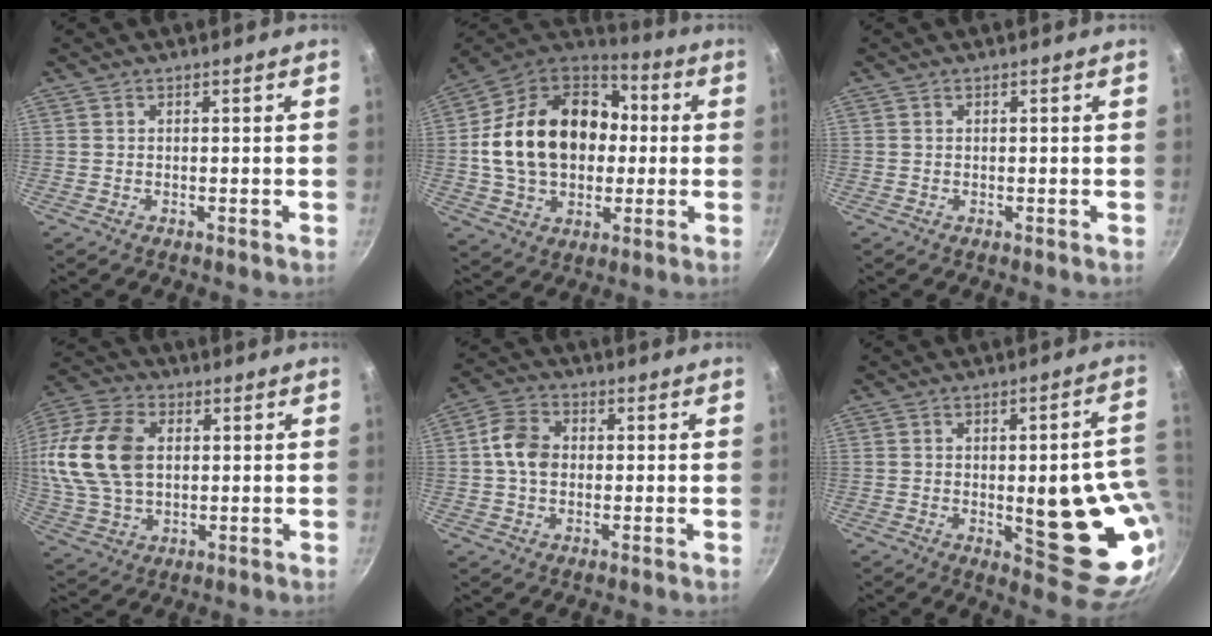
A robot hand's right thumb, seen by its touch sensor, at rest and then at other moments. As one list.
[{"total": 24.1, "force": [1.0, 17.8, 16.2], "torque": [-0.261, 0.043, 0.017]}, {"total": 0.0}, {"total": 18.5, "force": [2.5, 12.3, 13.5], "torque": [-0.261, 0.012, 0.044]}, {"total": 7.3, "force": [0.2, 5.5, 4.7], "torque": [-0.074, 0.017, -0.006]}, {"total": 19.8, "force": [-1.4, 7.0, 18.5], "torque": [-0.182, -0.014, -0.011]}]